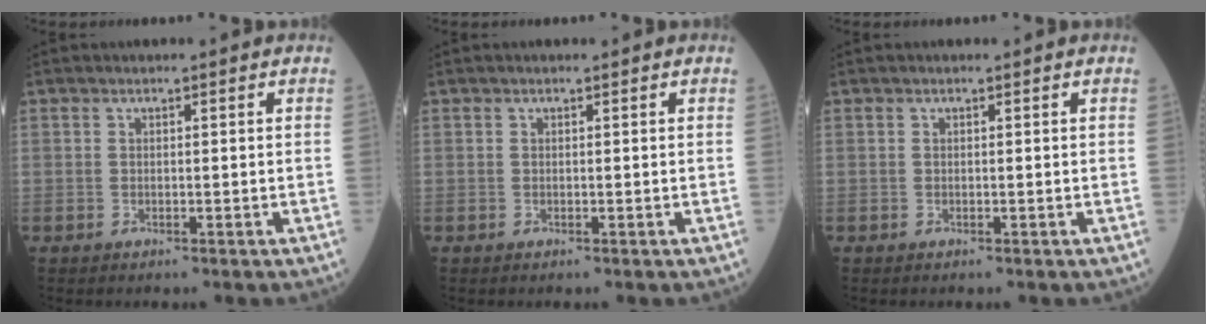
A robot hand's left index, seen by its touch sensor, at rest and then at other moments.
{"total": 0.0}
{"total": 0.0}